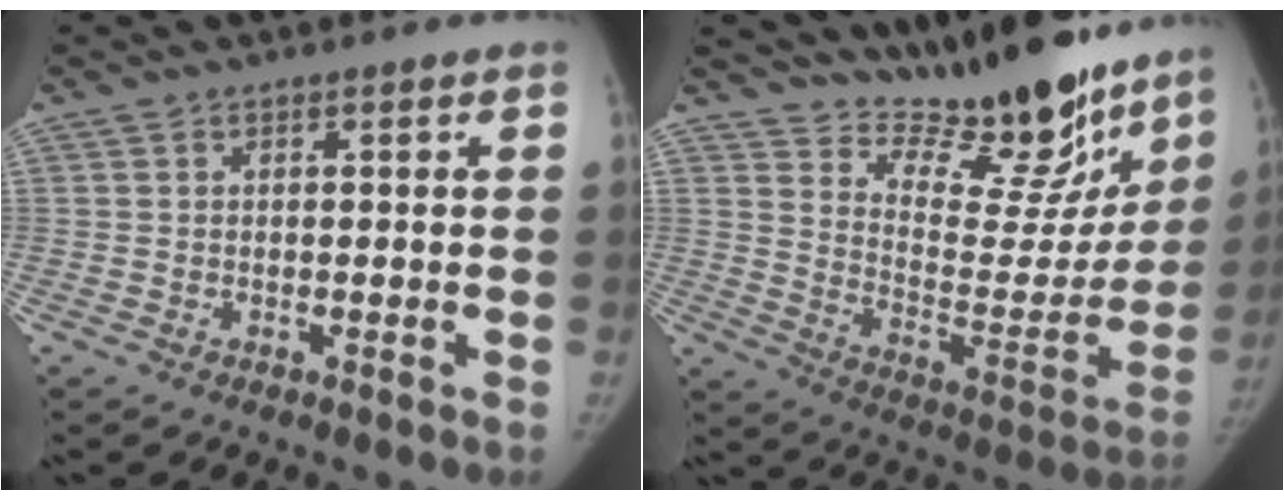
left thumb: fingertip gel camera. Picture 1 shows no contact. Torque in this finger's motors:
{"motor_torque": [-0.01, 0.18, 0.04, -0.48, 0.09]}